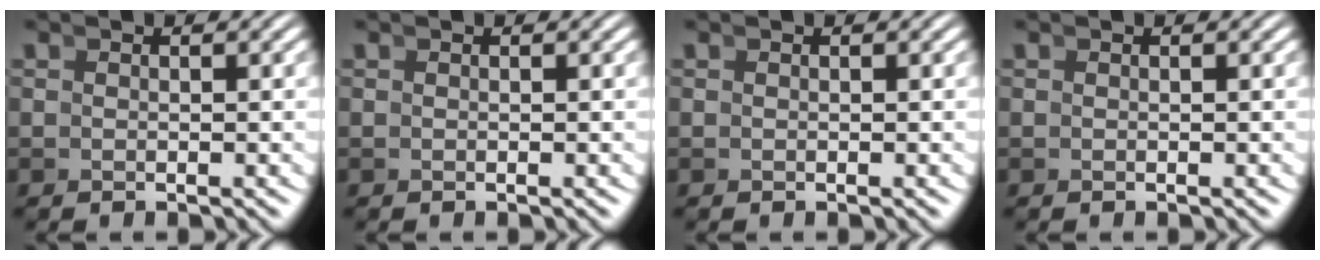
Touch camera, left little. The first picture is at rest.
{"total": 0.0}
{"total": 0.0}
{"total": 0.0}